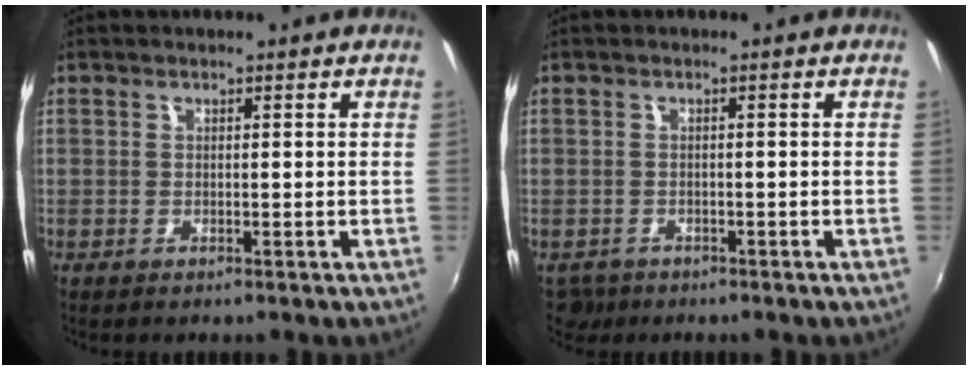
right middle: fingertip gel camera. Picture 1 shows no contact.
{"total": 2.9, "force": [-1.8, 2.2, 0.8], "torque": [-0.021, -0.007, -0.026]}